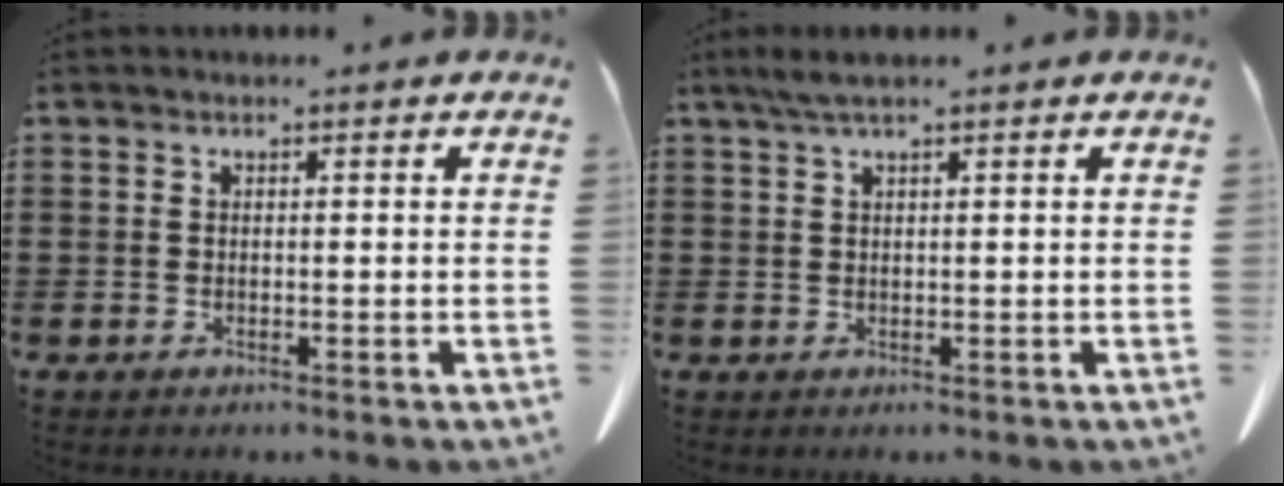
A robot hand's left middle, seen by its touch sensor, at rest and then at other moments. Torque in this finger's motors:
{"motor_torque": [0.46, 0.06, 0.20, 0.03]}